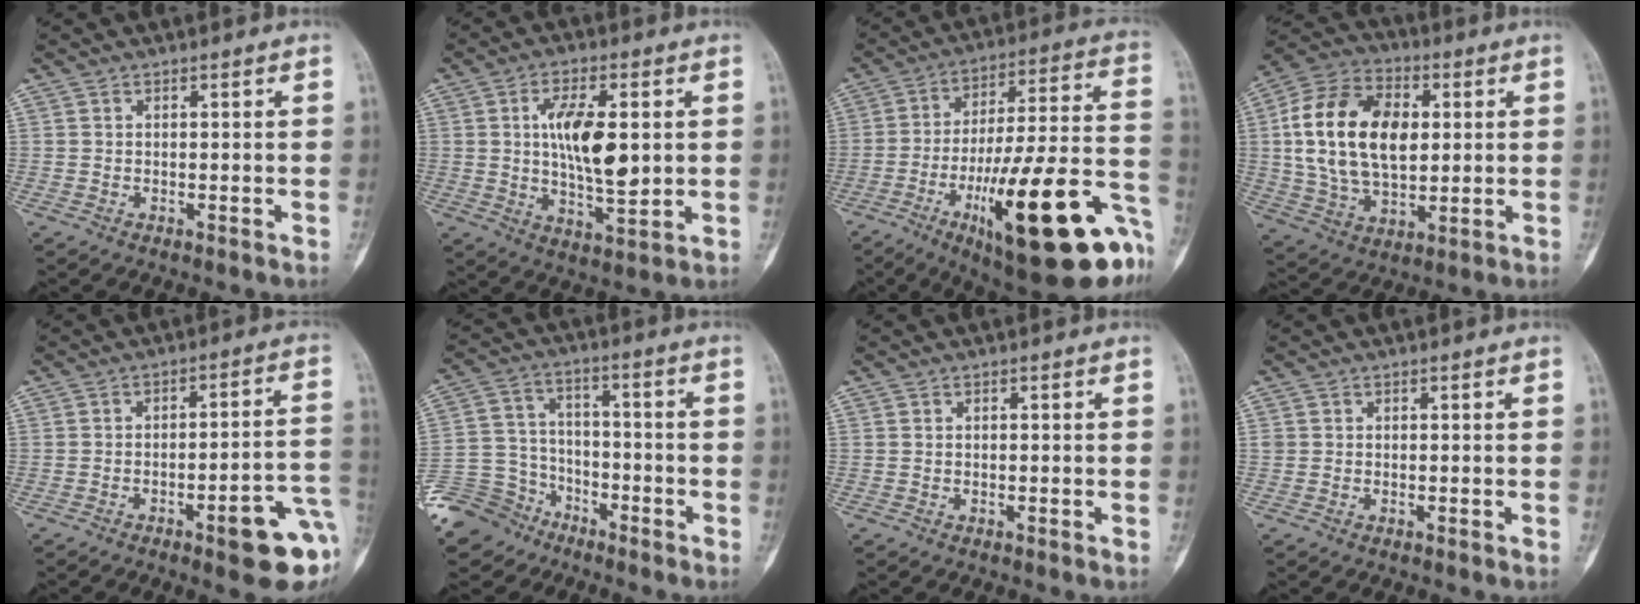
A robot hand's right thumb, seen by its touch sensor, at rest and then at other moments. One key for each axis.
{"total": 12.5, "fx": 1.7, "fy": 5.3, "fz": 11.2, "tx": -0.182, "ty": -0.010, "tz": 0.031}
{"total": 30.7, "fx": -12.6, "fy": 8.1, "fz": 26.8, "tx": -0.352, "ty": 0.049, "tz": -0.180}
{"total": 20.4, "fx": 2.8, "fy": 12.7, "fz": 15.6, "tx": -0.272, "ty": 0.006, "tz": 0.051}
{"total": 13.2, "fx": -5.4, "fy": 2.9, "fz": 11.7, "tx": -0.118, "ty": 0.035, "tz": -0.063}
{"total": 12.2, "fx": -8.8, "fy": 8.4, "fz": 1.6, "tx": -0.021, "ty": 0.067, "tz": -0.163}
{"total": 0.0}
{"total": 0.7, "fx": 0.1, "fy": 0.7, "fz": 0.2, "tx": 0.005, "ty": 0.003, "tz": 0.003}